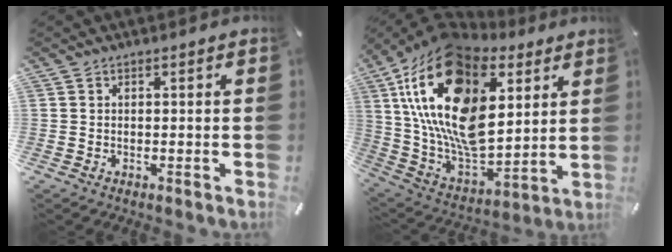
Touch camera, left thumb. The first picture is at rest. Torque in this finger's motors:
{"motor_torque": [2.53, 2.48, 2.77, 0.00, 1.05]}